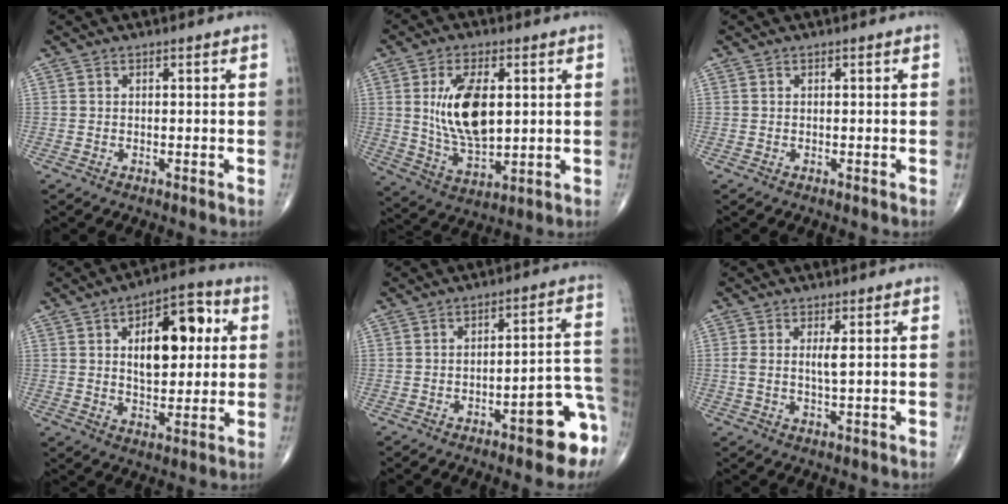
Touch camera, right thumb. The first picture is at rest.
{"total": 13.7, "force": [2.3, 6.9, 11.6], "torque": [-0.203, -0.017, 0.051]}
{"total": 0.0}
{"total": 14.8, "force": [3.5, 7.8, 12.1], "torque": [-0.139, 0.008, 0.051]}
{"total": 11.0, "force": [-5.7, 3.0, 9.0], "torque": [-0.081, 0.048, -0.069]}
{"total": 2.9, "force": [0.6, 0.5, 2.8], "torque": [-0.061, -0.007, 0.013]}